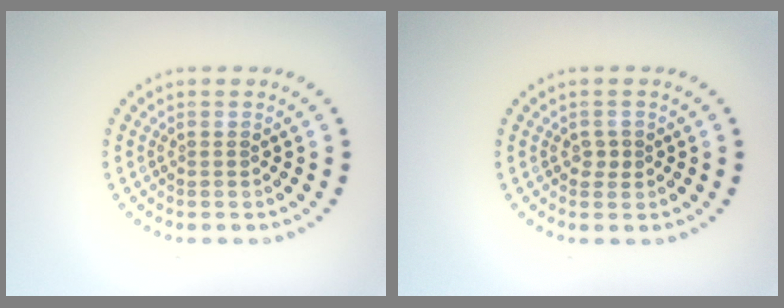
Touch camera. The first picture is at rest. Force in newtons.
{"total": 1.0, "press": 0.9, "slide": 0.5}